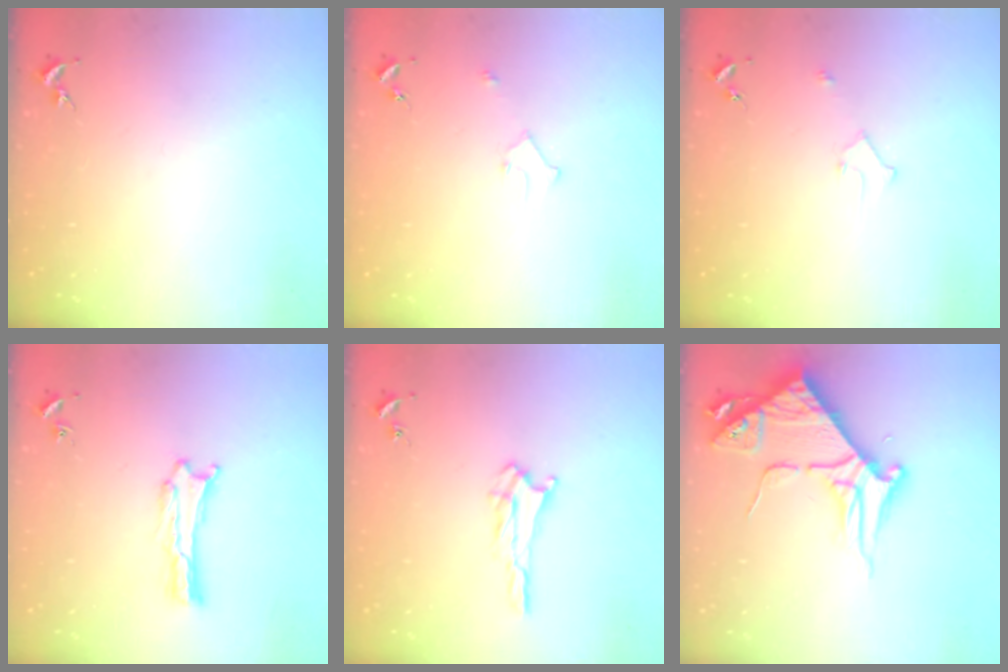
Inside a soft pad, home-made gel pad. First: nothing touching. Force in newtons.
{"total": 2.2, "press": 2.2, "slide": 0.2}
{"total": 2.2, "press": 2.2, "slide": 0.2}
{"total": 0.9, "press": 0.9, "slide": 0.0}
{"total": 1.7, "press": 1.7, "slide": 0.2}
{"total": 9.4, "press": 9.3, "slide": 1.1}